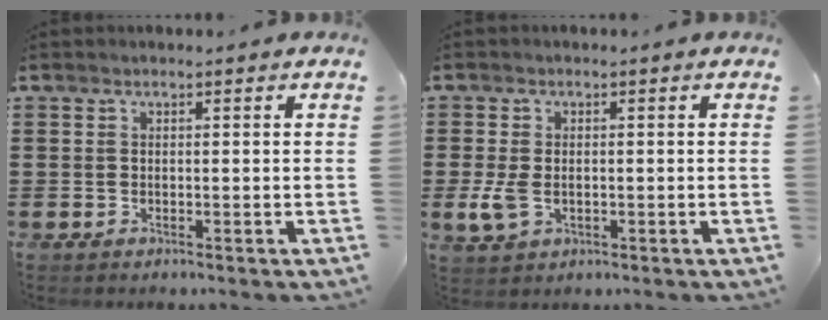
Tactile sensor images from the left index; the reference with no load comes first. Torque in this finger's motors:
{"motor_torque": [0.56, 0.22, 0.13, 0.07]}